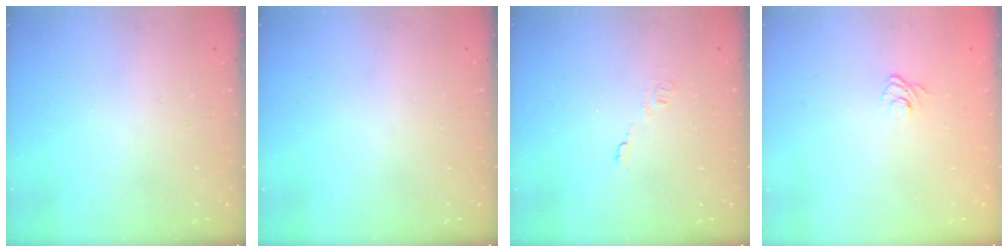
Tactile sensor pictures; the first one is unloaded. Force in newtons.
{"total": 0.0}
{"total": 4.6, "press": 4.5, "slide": 0.5}
{"total": 3.1, "press": 2.9, "slide": 1.3}